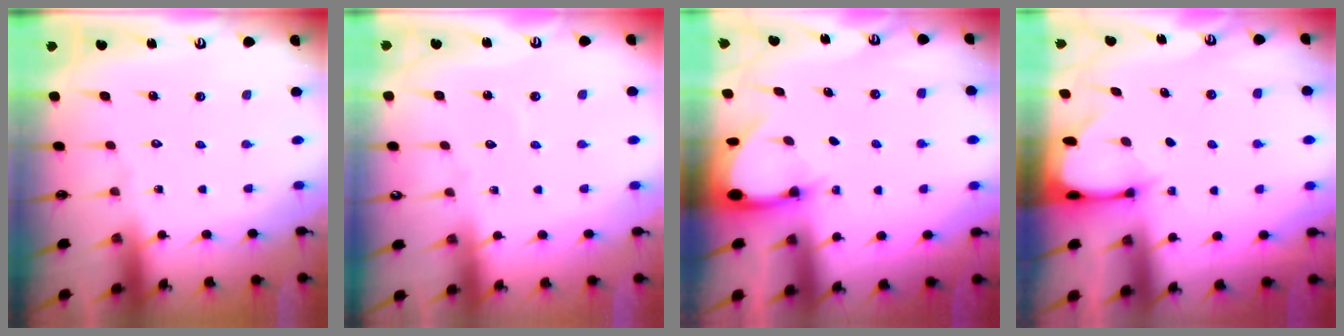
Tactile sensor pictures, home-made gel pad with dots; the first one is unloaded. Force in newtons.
{"total": 3.2, "press": 3.2, "slide": 0.2}
{"total": 3.2, "press": 3.2, "slide": 0.3}
{"total": 2.4, "press": 2.3, "slide": 0.3}